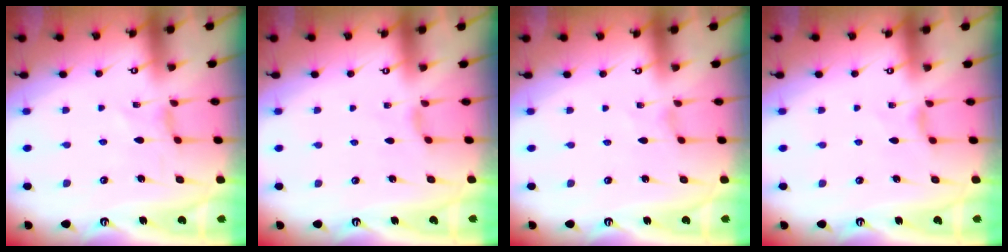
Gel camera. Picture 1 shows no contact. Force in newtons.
{"total": 1.8, "press": 1.8, "slide": 0.4}
{"total": 0.0}
{"total": 2.3, "press": 2.3, "slide": 0.5}